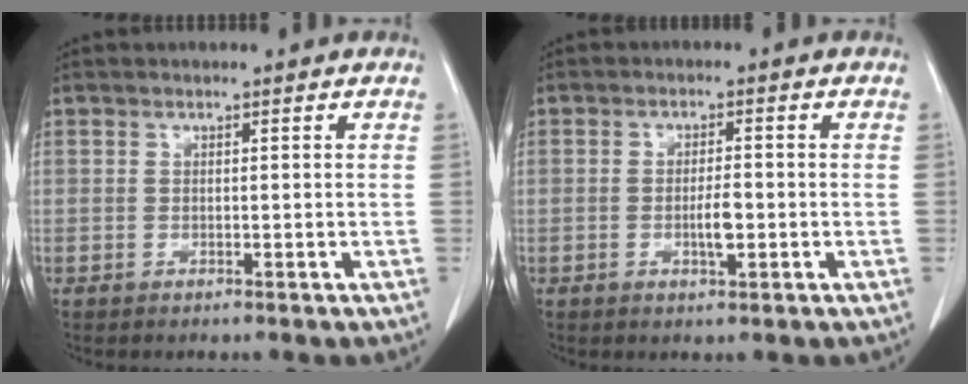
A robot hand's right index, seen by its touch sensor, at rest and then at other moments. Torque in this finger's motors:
{"motor_torque": [0.65, -0.06, 0.35, 0.04]}